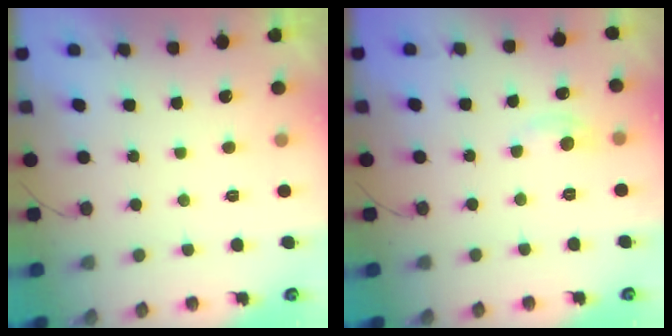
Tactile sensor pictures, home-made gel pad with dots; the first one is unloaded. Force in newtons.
{"total": 4.7, "press": 4.6, "slide": 0.8}